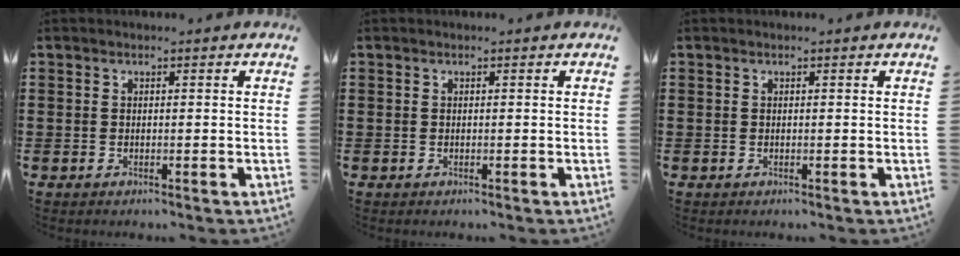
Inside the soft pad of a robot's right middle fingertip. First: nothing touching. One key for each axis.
{"total": 0.0}
{"total": 0.0}